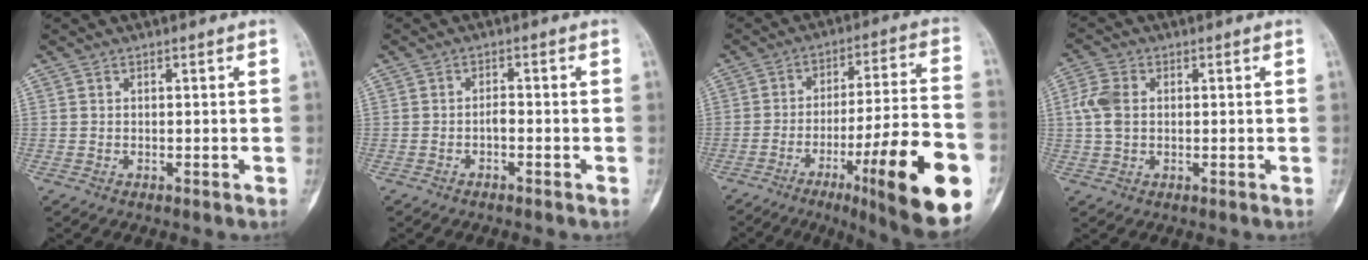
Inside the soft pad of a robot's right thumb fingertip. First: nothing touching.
{"total": 1.5, "force": [-0.7, 0.6, 1.2], "torque": [-0.014, 0.009, -0.015]}
{"total": 24.4, "force": [-9.7, 3.9, 22.0], "torque": [-0.281, 0.033, -0.138]}
{"total": 5.3, "force": [0.5, 3.7, 3.9], "torque": [-0.097, 0.009, 0.006]}